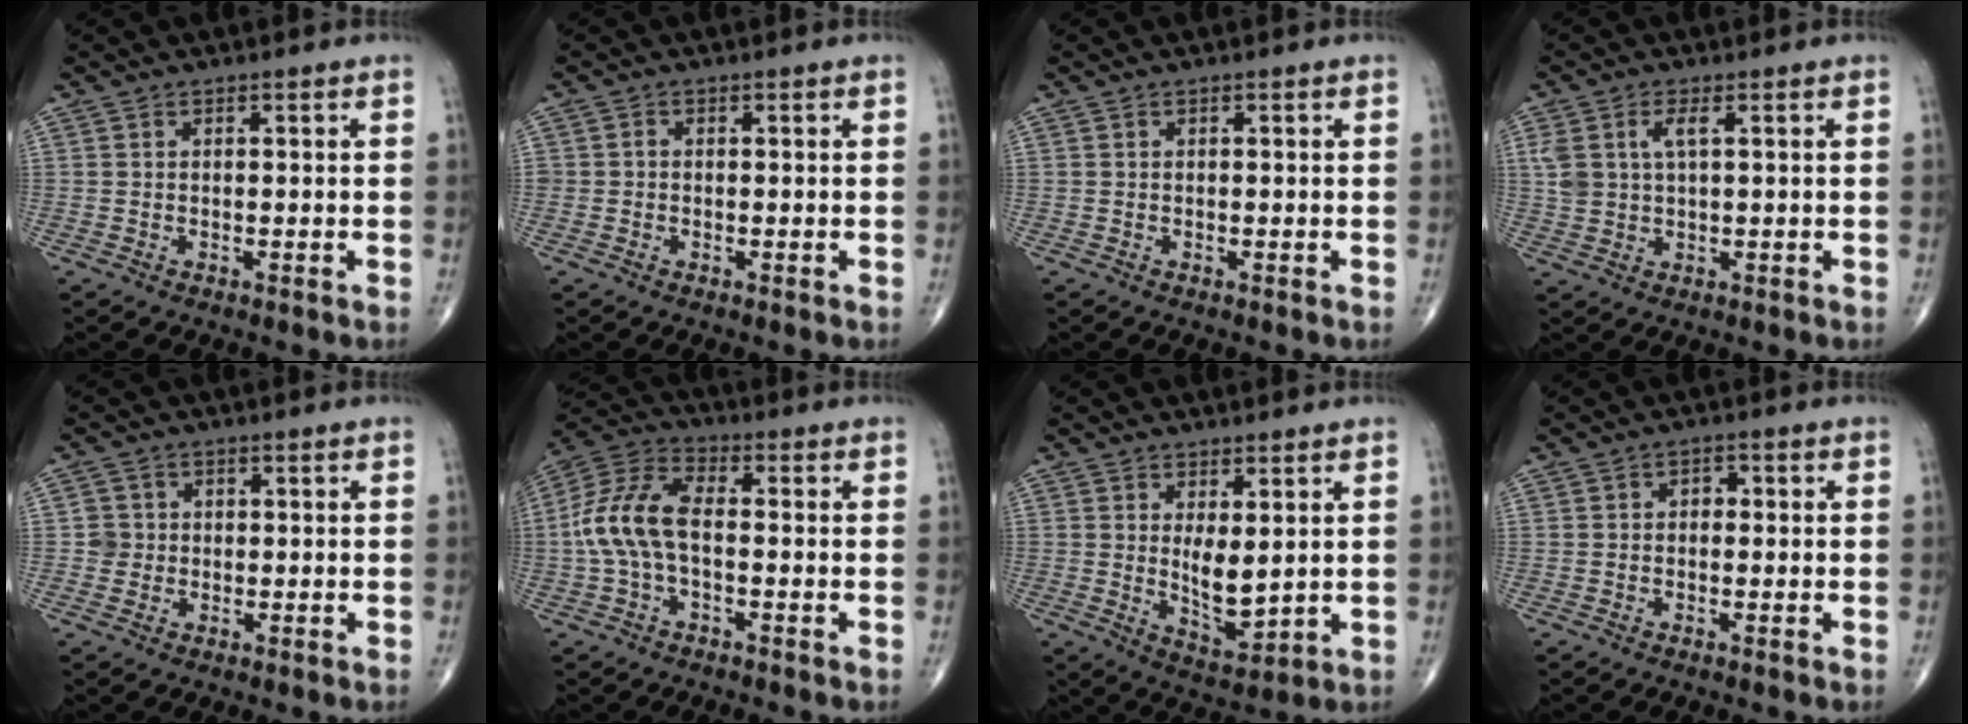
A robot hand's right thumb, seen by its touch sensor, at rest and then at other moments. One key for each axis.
{"total": 0.7, "fx": -0.2, "fy": 0.7, "fz": 0.3, "tx": 0.002, "ty": 0.003, "tz": -0.006}
{"total": 0.0}
{"total": 5.3, "fx": 1.7, "fy": 2.4, "fz": 4.4, "tx": -0.103, "ty": 0.006, "tz": 0.039}
{"total": 2.7, "fx": -0.1, "fy": 2.7, "fz": 0.2, "tx": 0.020, "ty": 0.008, "tz": -0.005}
{"total": 11.3, "fx": -1.0, "fy": 6.0, "fz": 9.5, "tx": -0.208, "ty": 0.035, "tz": -0.026}
{"total": 6.9, "fx": 1.1, "fy": 3.0, "fz": 6.1, "tx": -0.088, "ty": -0.025, "tz": 0.031}
{"total": 1.9, "fx": 0.0, "fy": 1.4, "fz": 1.3, "tx": -0.009, "ty": 0.007, "tz": -0.007}